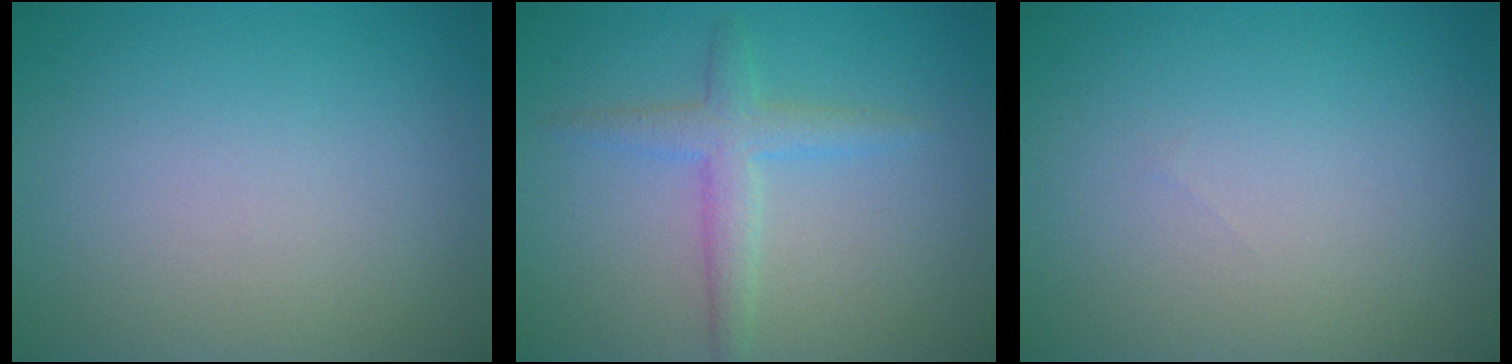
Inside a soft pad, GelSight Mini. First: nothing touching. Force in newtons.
{"total": 2.8, "press": 2.8, "slide": 0.1}
{"total": 0.0}